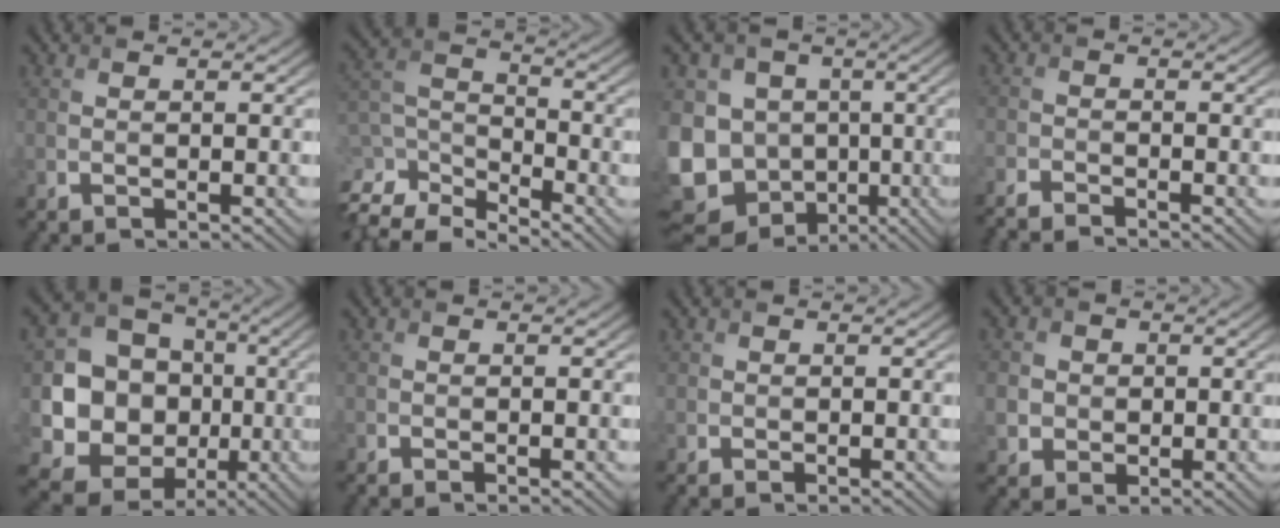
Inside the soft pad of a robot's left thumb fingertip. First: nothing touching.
{"total": 9.7, "force": [-7.1, 4.1, 5.3], "torque": [-0.139, -0.010, -0.133]}
{"total": 16.2, "force": [-3.8, 13.8, 7.5], "torque": [-0.229, -0.003, -0.066]}
{"total": 3.1, "force": [-3.0, 0.1, 1.0], "torque": [-0.022, -0.009, -0.063]}
{"total": 19.2, "force": [-1.6, 17.5, 7.6], "torque": [-0.233, -0.017, -0.025]}
{"total": 0.7, "force": [-0.7, -0.2, 0.2], "torque": [-0.005, -0.005, -0.013]}
{"total": 0.6, "force": [-0.5, 0.4, 0.0], "torque": [0.002, -0.005, -0.011]}
{"total": 5.0, "force": [0.2, 4.7, 1.6], "torque": [-0.055, 0.003, -0.006]}